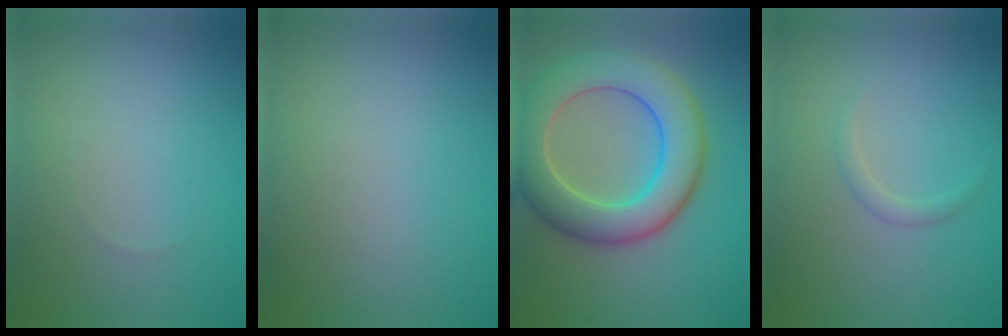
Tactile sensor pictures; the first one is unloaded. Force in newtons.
{"total": 0.0}
{"total": 9.3, "press": 9.3, "slide": 0.6}
{"total": 1.1, "press": 1.1, "slide": 0.1}